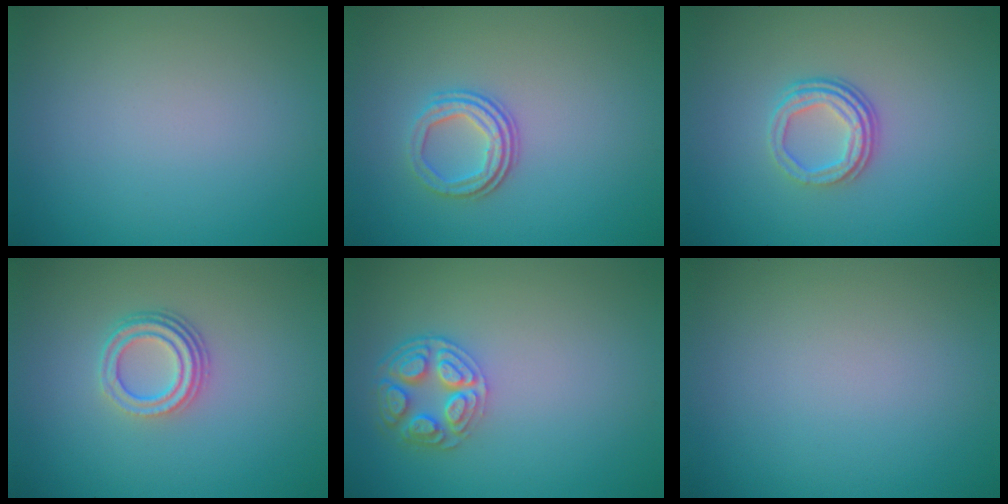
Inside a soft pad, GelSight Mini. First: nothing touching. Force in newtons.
{"total": 2.9, "press": 2.3, "slide": 1.7}
{"total": 3.4, "press": 2.5, "slide": 2.3}
{"total": 3.4, "press": 2.5, "slide": 2.4}
{"total": 4.2, "press": 3.5, "slide": 2.3}
{"total": 0.0}